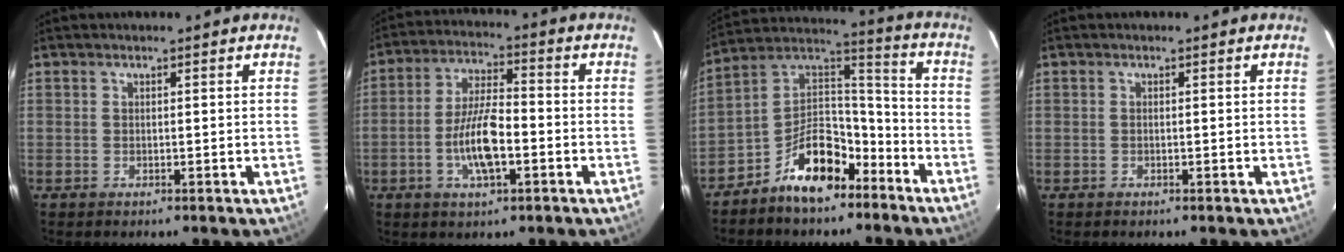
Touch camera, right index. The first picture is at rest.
{"total": 9.6, "force": [-3.1, 3.2, 8.5], "torque": [-0.170, 0.005, -0.055]}
{"total": 13.9, "force": [-9.0, 6.9, 8.0], "torque": [-0.159, 0.047, -0.150]}
{"total": 0.0}